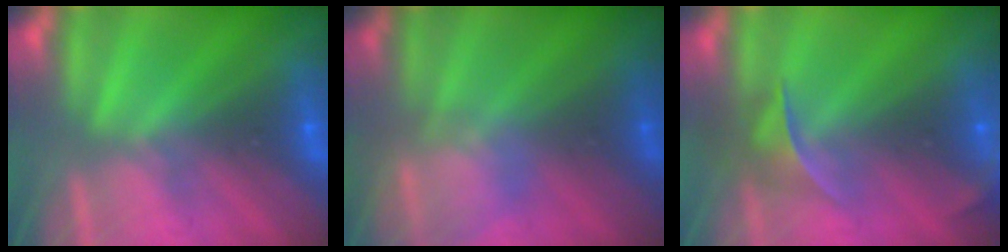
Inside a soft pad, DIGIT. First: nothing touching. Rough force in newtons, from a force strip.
{"total": 4.8}
{"total": 8.9}